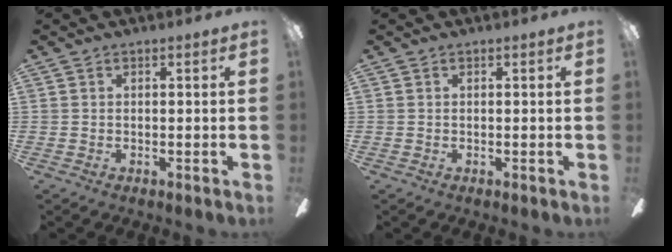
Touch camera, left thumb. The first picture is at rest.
{"total": 0.0}